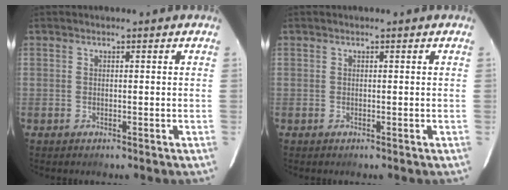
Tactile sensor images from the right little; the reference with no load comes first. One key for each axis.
{"total": 0.0}